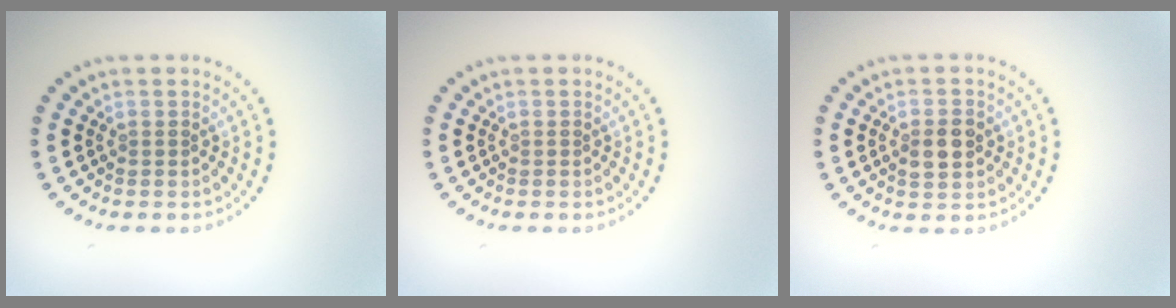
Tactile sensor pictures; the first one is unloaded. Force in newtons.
{"total": 0.0}
{"total": 2.6, "press": 2.6, "slide": 0.2}